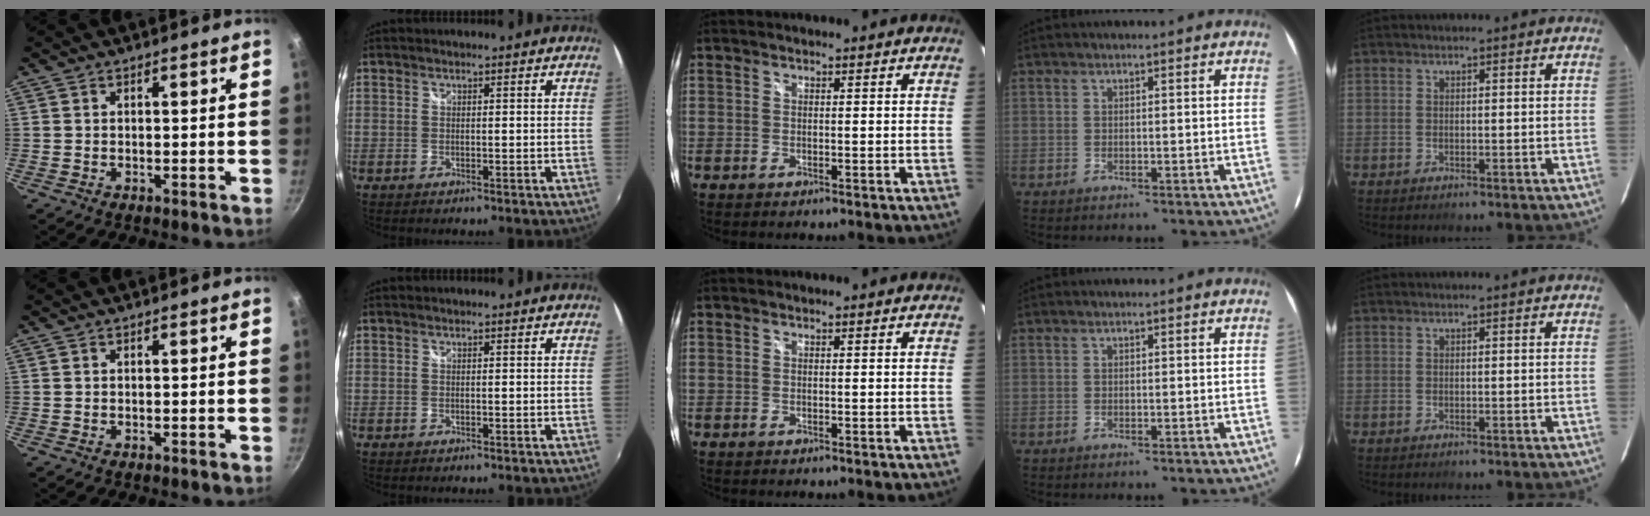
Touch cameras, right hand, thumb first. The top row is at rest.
{}